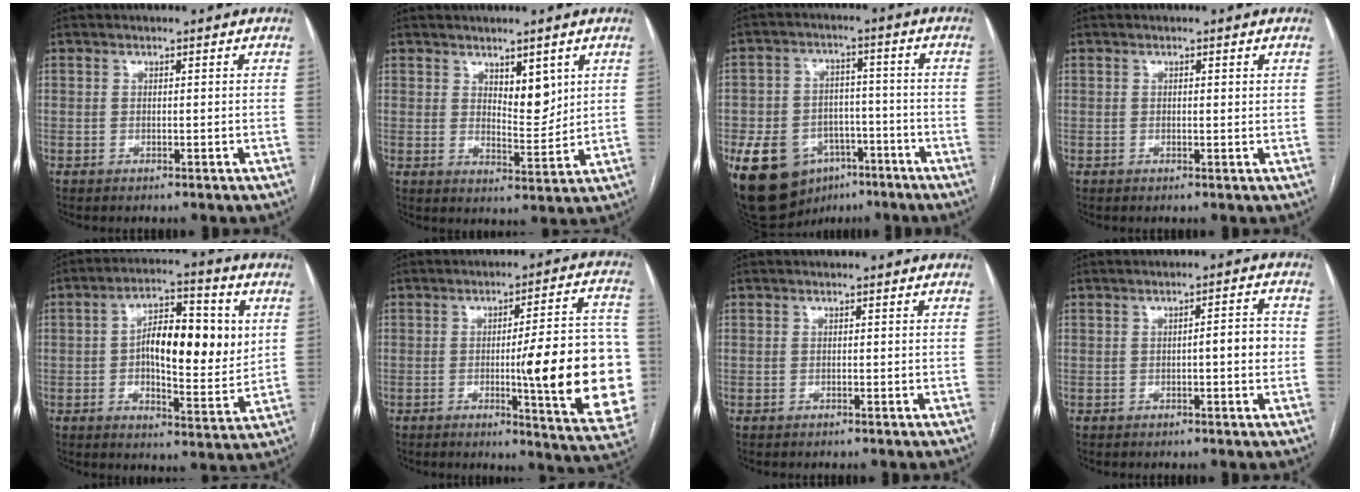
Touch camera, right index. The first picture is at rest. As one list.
[{"total": 5.0, "force": [2.5, 2.0, 3.9], "torque": [-0.062, -0.010, 0.046]}, {"total": 13.8, "force": [-7.1, 9.7, 6.8], "torque": [-0.121, 0.018, -0.106]}, {"total": 0.8, "force": [0.4, 0.3, 0.6], "torque": [-0.012, -0.001, 0.003]}, {"total": 14.1, "force": [2.0, 5.0, 13.0], "torque": [-0.203, 0.017, 0.029]}, {"total": 20.3, "force": [-2.8, 1.9, 20.0], "torque": [-0.172, 0.014, -0.024]}, {"total": 0.0}, {"total": 4.0, "force": [-0.4, 0.7, 3.9], "torque": [-0.052, 0.010, -0.006]}]